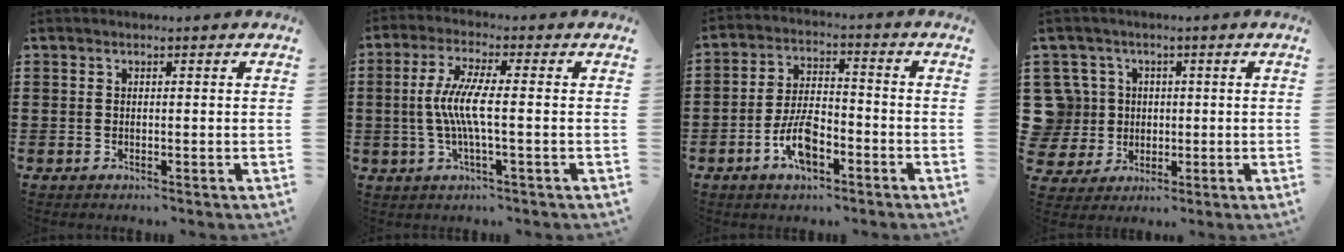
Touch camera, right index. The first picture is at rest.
{"total": 6.5, "force": [-0.7, 0.6, 6.5], "torque": [-0.138, -0.011, -0.023]}
{"total": 7.4, "force": [-3.4, 3.3, 5.6], "torque": [-0.125, 0.003, -0.069]}
{"total": 7.5, "force": [0.9, 7.2, 1.8], "torque": [-0.095, 0.011, 0.014]}